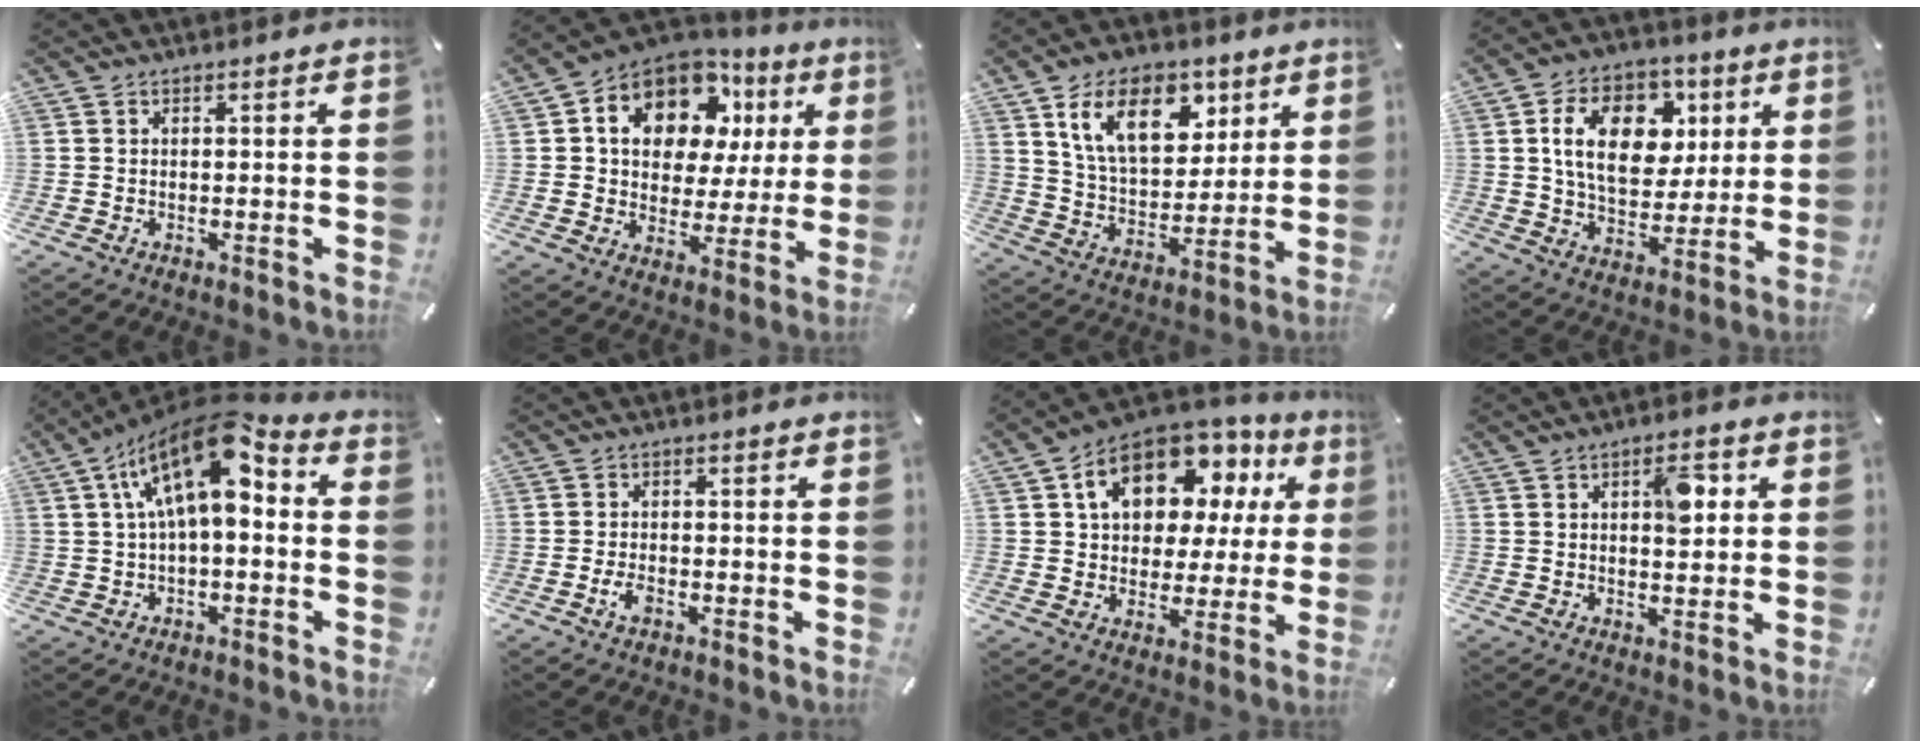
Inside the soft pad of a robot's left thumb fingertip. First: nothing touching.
{"total": 13.5, "force": [6.8, 9.6, 6.7], "torque": [-0.124, -0.036, 0.124]}
{"total": 16.1, "force": [8.1, 10.1, 9.5], "torque": [-0.166, -0.016, 0.149]}
{"total": 16.4, "force": [4.6, 11.9, 10.4], "torque": [-0.170, 0.011, 0.083]}
{"total": 16.2, "force": [5.4, 7.3, 13.4], "torque": [-0.246, -0.021, 0.089]}
{"total": 2.8, "force": [-1.4, 1.5, 1.8], "torque": [-0.045, 0.001, -0.028]}
{"total": 14.4, "force": [6.9, 10.2, 7.4], "torque": [-0.128, -0.031, 0.127]}
{"total": 7.6, "force": [2.2, 3.9, 6.2], "torque": [-0.079, -0.008, 0.028]}